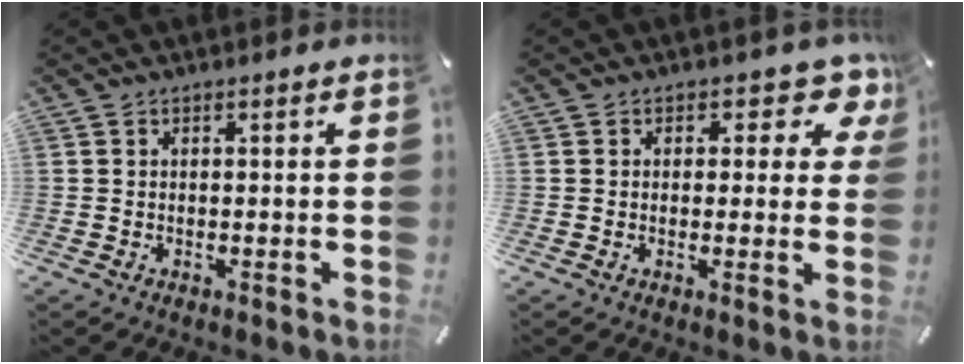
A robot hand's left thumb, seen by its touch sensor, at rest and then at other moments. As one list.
[{"total": 5.5, "force": [2.6, 3.6, 3.3], "torque": [-0.025, -0.015, 0.037]}]